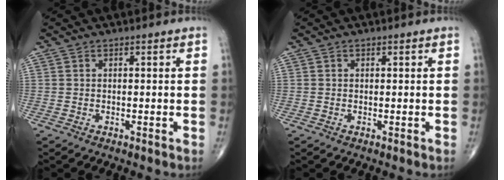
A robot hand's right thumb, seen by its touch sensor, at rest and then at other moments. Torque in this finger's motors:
{"motor_torque": [-0.01, -0.17, 0.05, 0.08, 0.04]}